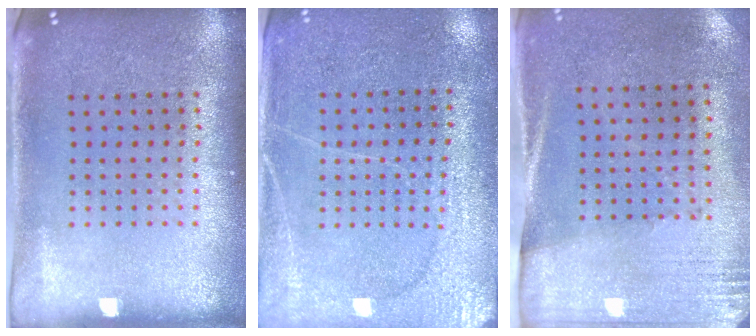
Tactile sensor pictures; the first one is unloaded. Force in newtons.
{"total": 2.8, "press": 2.7, "slide": 0.8}
{"total": 2.8, "press": 2.4, "slide": 1.4}